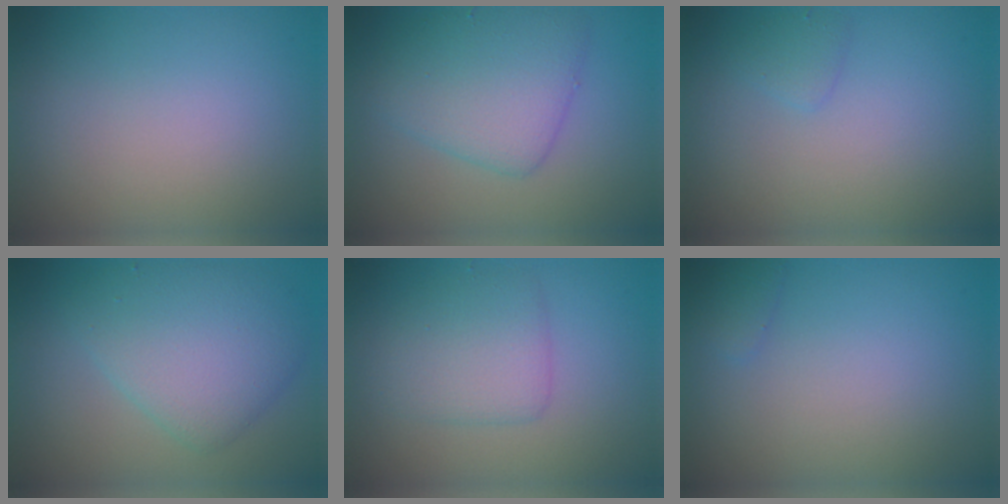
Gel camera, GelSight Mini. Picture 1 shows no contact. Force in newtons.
{"total": 5.2, "press": 5.2, "slide": 0.1}
{"total": 1.0, "press": 1.0, "slide": 0.1}
{"total": 5.8, "press": 5.8, "slide": 0.3}
{"total": 3.4, "press": 3.4, "slide": 0.1}
{"total": 0.8, "press": 0.8, "slide": 0.0}